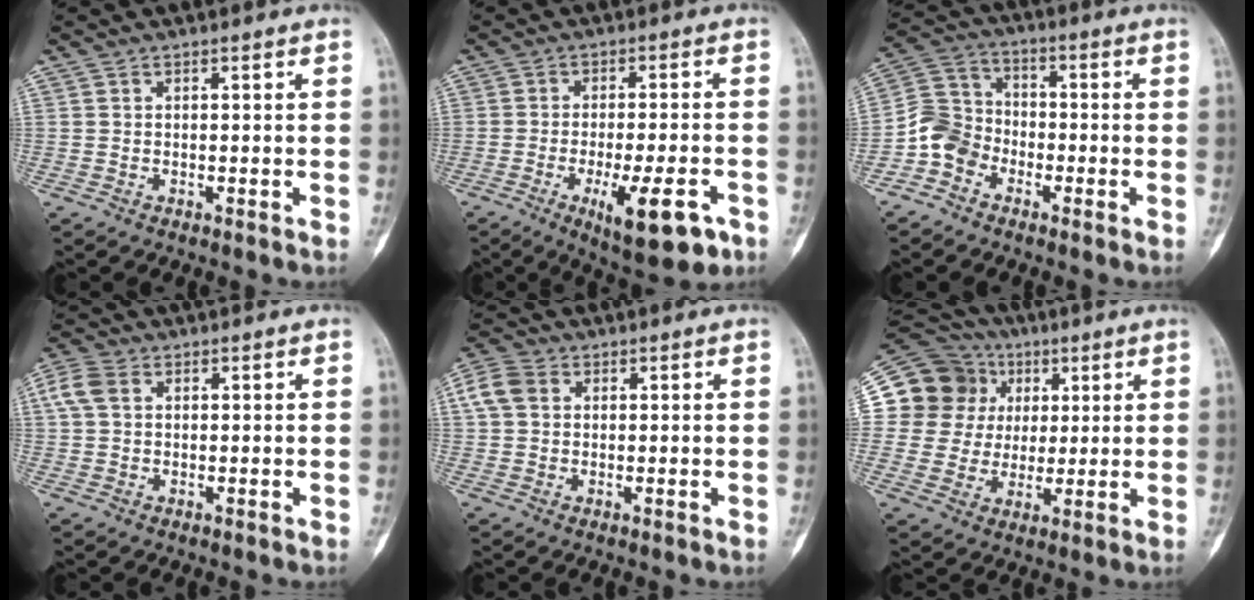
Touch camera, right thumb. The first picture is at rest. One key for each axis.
{"total": 12.6, "fx": -5.6, "fy": 3.8, "fz": 10.6, "tx": -0.153, "ty": 0.008, "tz": -0.075}
{"total": 7.6, "fx": -3.7, "fy": 6.4, "fz": 2.0, "tx": -0.028, "ty": 0.041, "tz": -0.084}
{"total": 4.8, "fx": 1.4, "fy": 3.3, "fz": 3.1, "tx": -0.082, "ty": 0.015, "tz": 0.027}
{"total": 5.7, "fx": 1.5, "fy": 4.4, "fz": 3.3, "tx": -0.070, "ty": 0.016, "tz": 0.025}
{"total": 17.7, "fx": 4.9, "fy": 16.4, "fz": 4.4, "tx": -0.056, "ty": 0.042, "tz": 0.100}